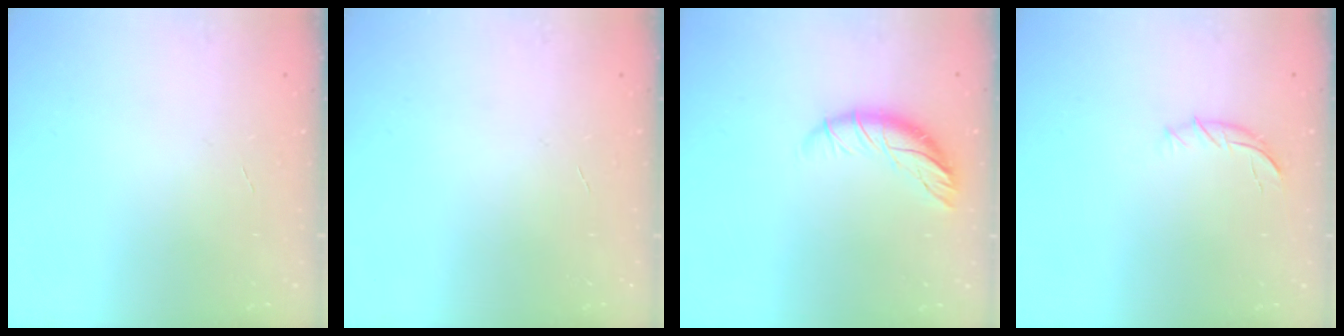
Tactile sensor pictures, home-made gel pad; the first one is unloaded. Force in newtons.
{"total": 0.0}
{"total": 8.9, "press": 8.9, "slide": 0.3}
{"total": 7.2, "press": 7.1, "slide": 1.1}